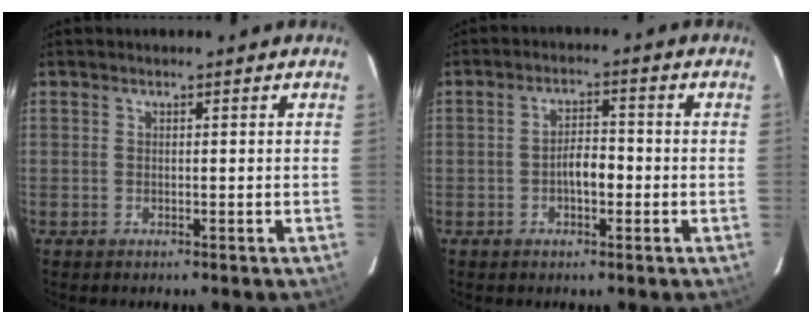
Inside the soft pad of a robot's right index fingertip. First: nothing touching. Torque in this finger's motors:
{"motor_torque": [0.49, -0.28, 0.33, 0.07]}